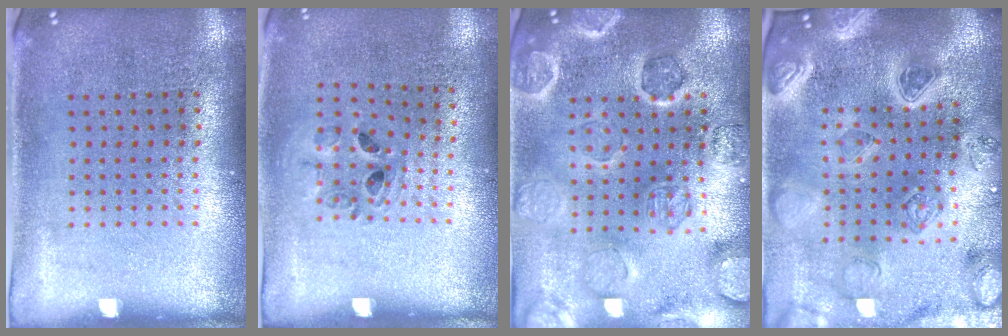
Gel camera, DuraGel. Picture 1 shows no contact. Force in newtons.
{"total": 0.9, "press": 0.8, "slide": 0.3}
{"total": 2.5, "press": 2.5, "slide": 0.4}
{"total": 4.0, "press": 3.7, "slide": 1.6}